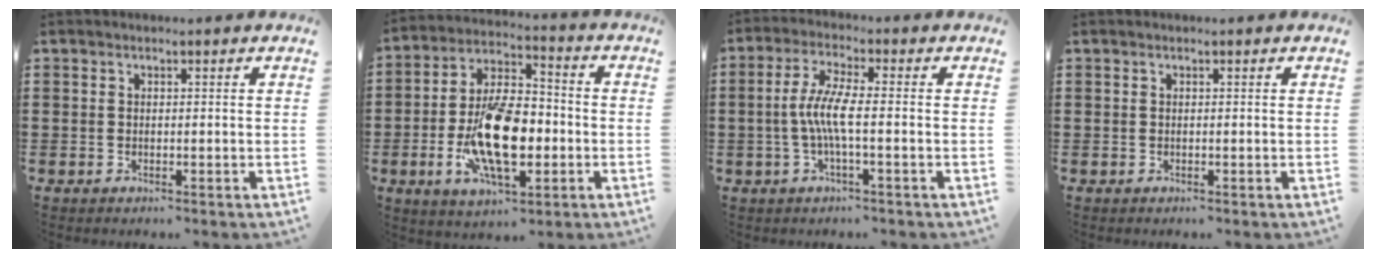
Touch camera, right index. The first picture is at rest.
{"total": 13.9, "force": [-3.4, 6.4, 11.8], "torque": [-0.235, -0.004, -0.059]}
{"total": 5.8, "force": [-1.1, 0.8, 5.7], "torque": [-0.130, -0.010, -0.031]}
{"total": 0.0}